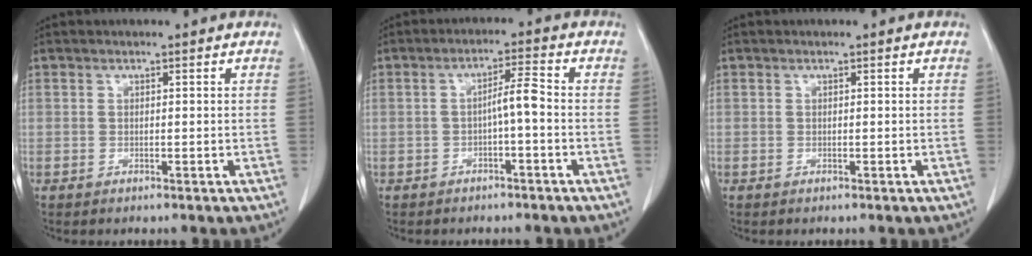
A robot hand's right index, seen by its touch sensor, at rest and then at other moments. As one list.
[{"total": 3.6, "force": [-0.9, 0.2, 3.5], "torque": [-0.057, 0.011, -0.015]}, {"total": 0.0}]